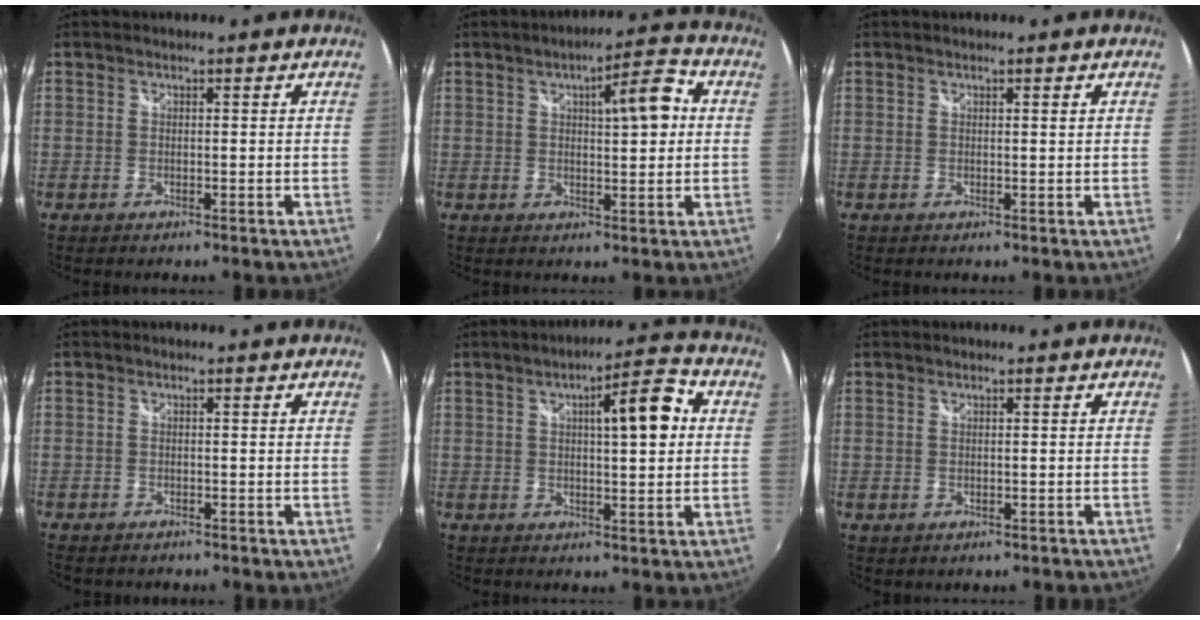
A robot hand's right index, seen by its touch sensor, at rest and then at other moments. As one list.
[{"total": 8.4, "force": [2.0, 2.4, 7.8], "torque": [-0.102, 0.023, 0.036]}, {"total": 0.8, "force": [0.5, 0.1, 0.6], "torque": [-0.009, 0.002, 0.007]}, {"total": 2.1, "force": [-1.9, 0.8, 0.3], "torque": [-0.011, -0.013, -0.030]}, {"total": 8.9, "force": [2.0, 2.2, 8.4], "torque": [-0.108, 0.025, 0.033]}, {"total": 1.1, "force": [-0.5, 0.9, 0.3], "torque": [-0.005, -0.004, -0.004]}]